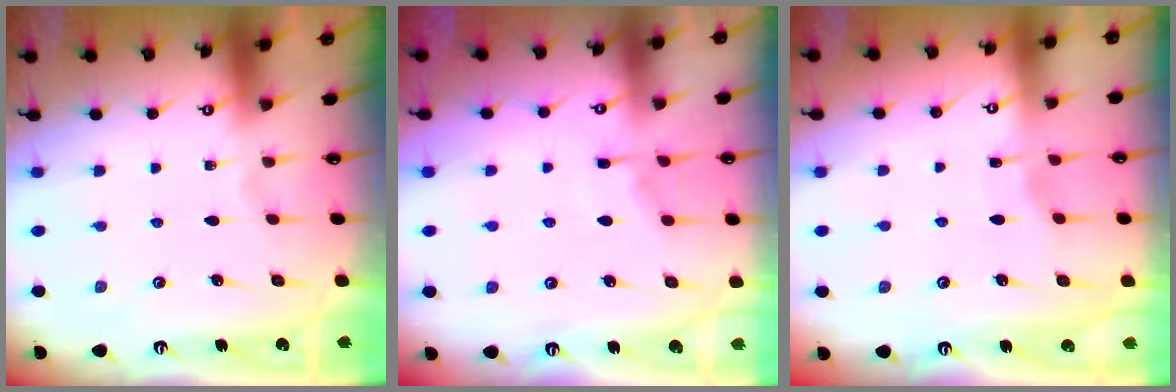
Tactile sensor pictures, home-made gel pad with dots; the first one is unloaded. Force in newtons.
{"total": 5.2, "press": 5.1, "slide": 0.7}
{"total": 2.8, "press": 2.8, "slide": 0.4}